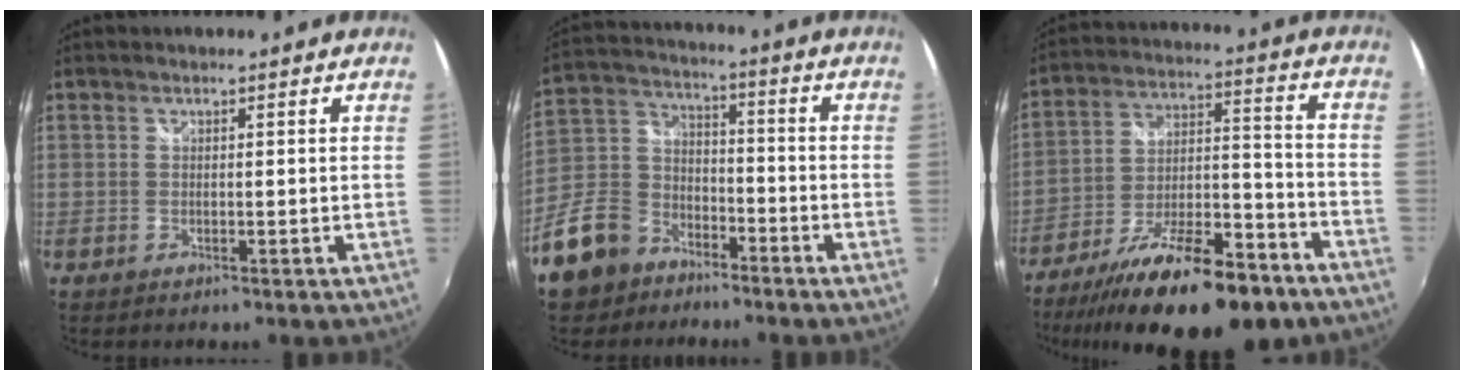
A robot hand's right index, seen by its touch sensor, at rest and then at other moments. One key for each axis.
{"total": 16.4, "fx": -10.6, "fy": 10.8, "fz": 6.2, "tx": -0.178, "ty": 0.031, "tz": -0.182}
{"total": 24.9, "fx": -17.6, "fy": 8.3, "fz": 15.5, "tx": -0.274, "ty": -0.021, "tz": -0.263}